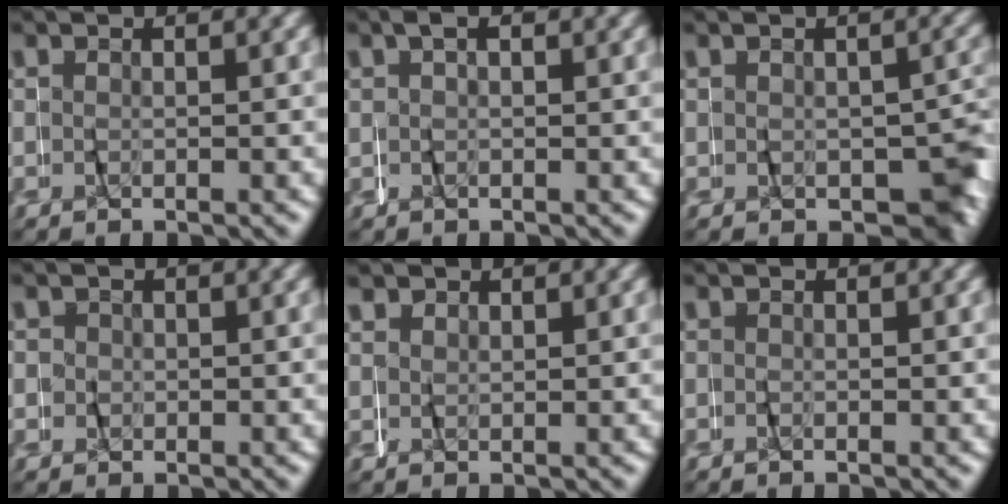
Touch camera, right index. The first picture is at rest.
{"total": 1.0, "force": [0.5, 0.8, 0.3], "torque": [-0.010, 0.002, 0.007]}
{"total": 5.2, "force": [-1.3, 3.3, 3.8], "torque": [-0.038, -0.007, -0.013]}
{"total": 2.3, "force": [0.8, 2.1, 0.5], "torque": [-0.012, 0.005, 0.014]}
{"total": 1.2, "force": [1.1, 0.2, -0.3], "torque": [0.001, -0.002, 0.022]}
{"total": 1.0, "force": [0.3, 0.6, 0.7], "torque": [-0.014, -0.004, 0.007]}